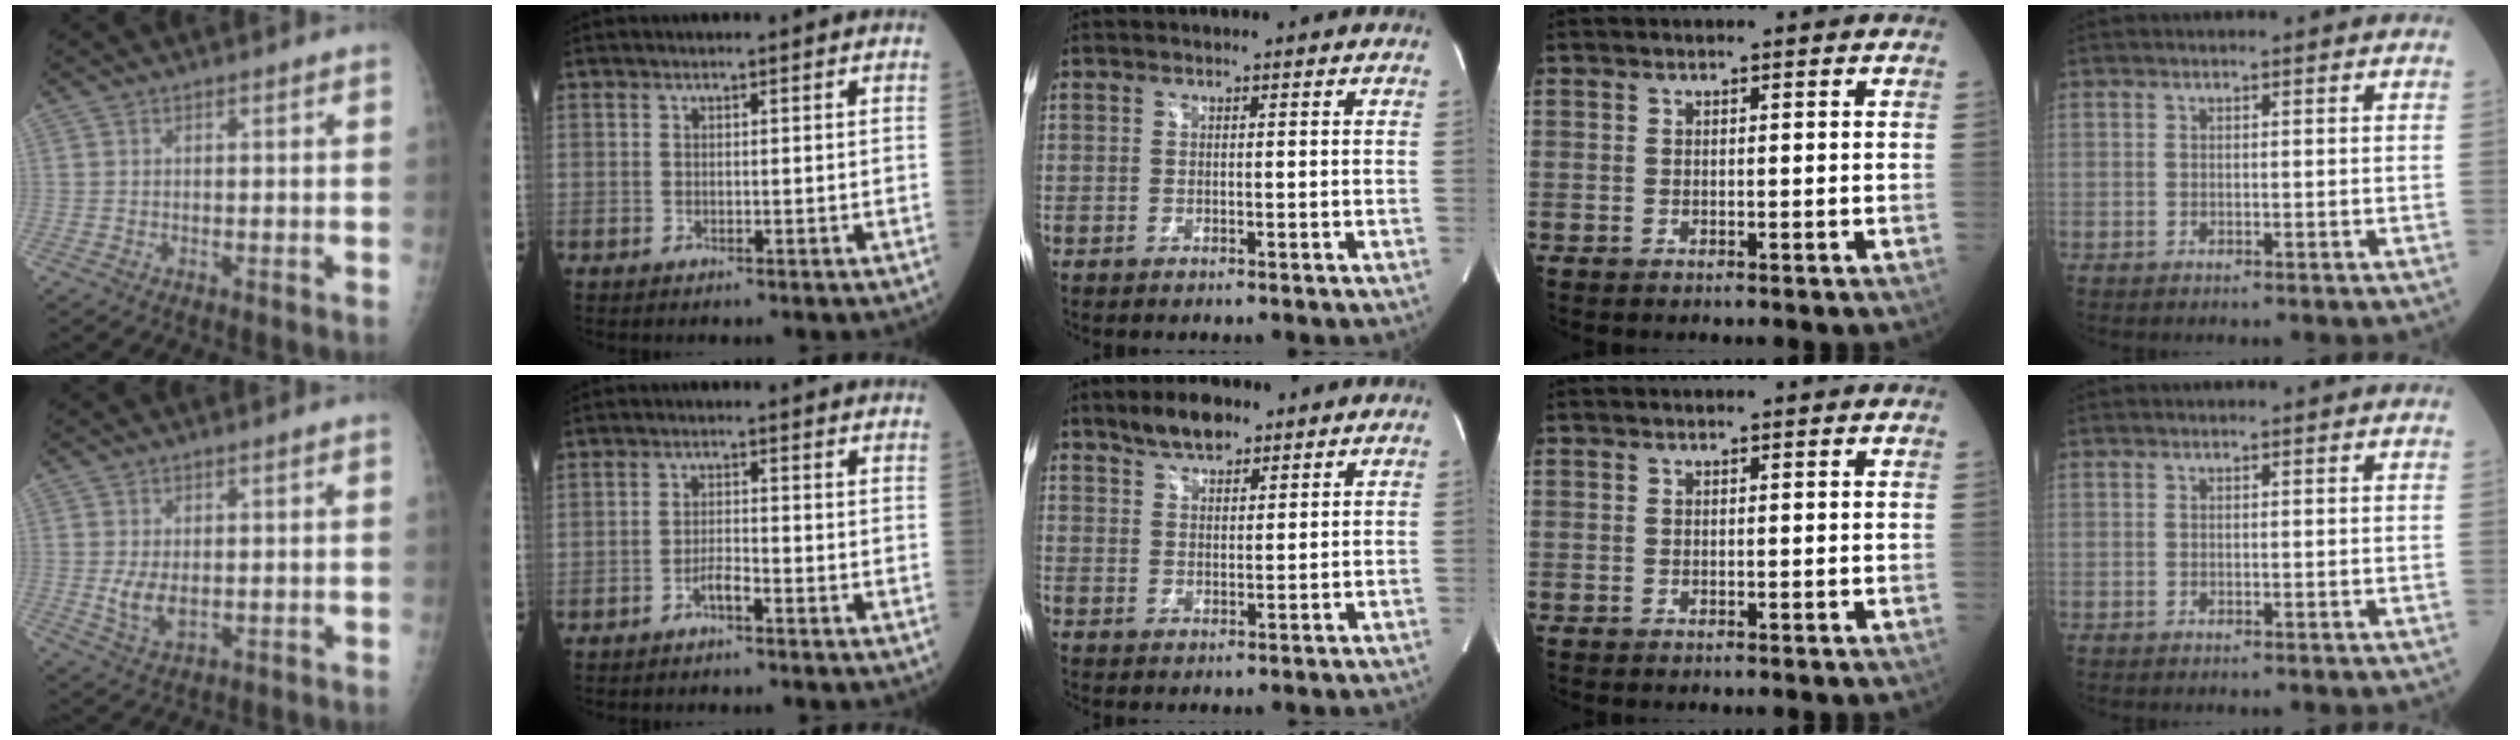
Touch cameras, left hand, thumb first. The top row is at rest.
{"thumb": {"total": 5.1, "force": [-0.2, 3.0, 4.1], "torque": [-0.070, -0.010, 0.005]}, "index": {"total": 2.1, "force": [-1.6, 0.2, 1.3], "torque": [-0.023, 0.000, -0.032]}, "middle": {"total": 5.5, "force": [4.3, 2.1, 2.7], "torque": [-0.052, 0.005, 0.078]}}